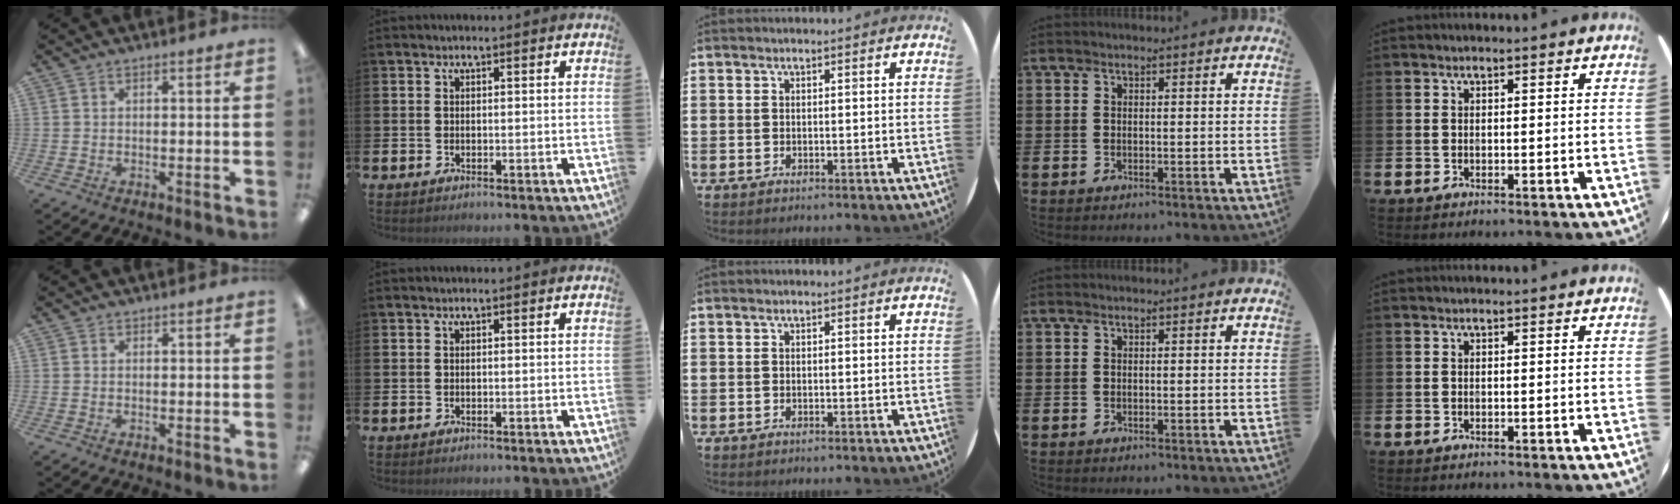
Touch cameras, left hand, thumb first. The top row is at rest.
{}